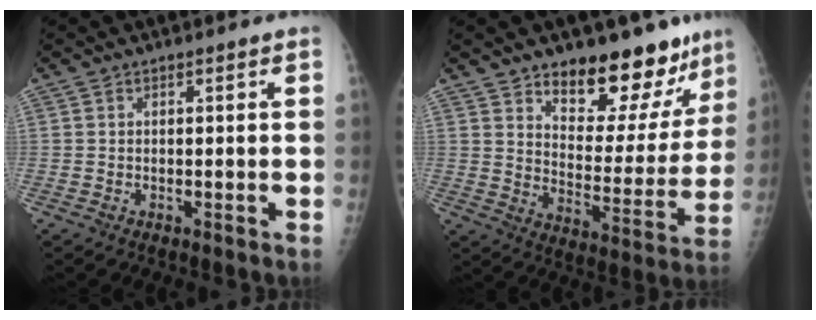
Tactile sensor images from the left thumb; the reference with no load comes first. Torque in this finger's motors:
{"motor_torque": [0.50, 0.36, 0.07, -0.24, 0.14]}